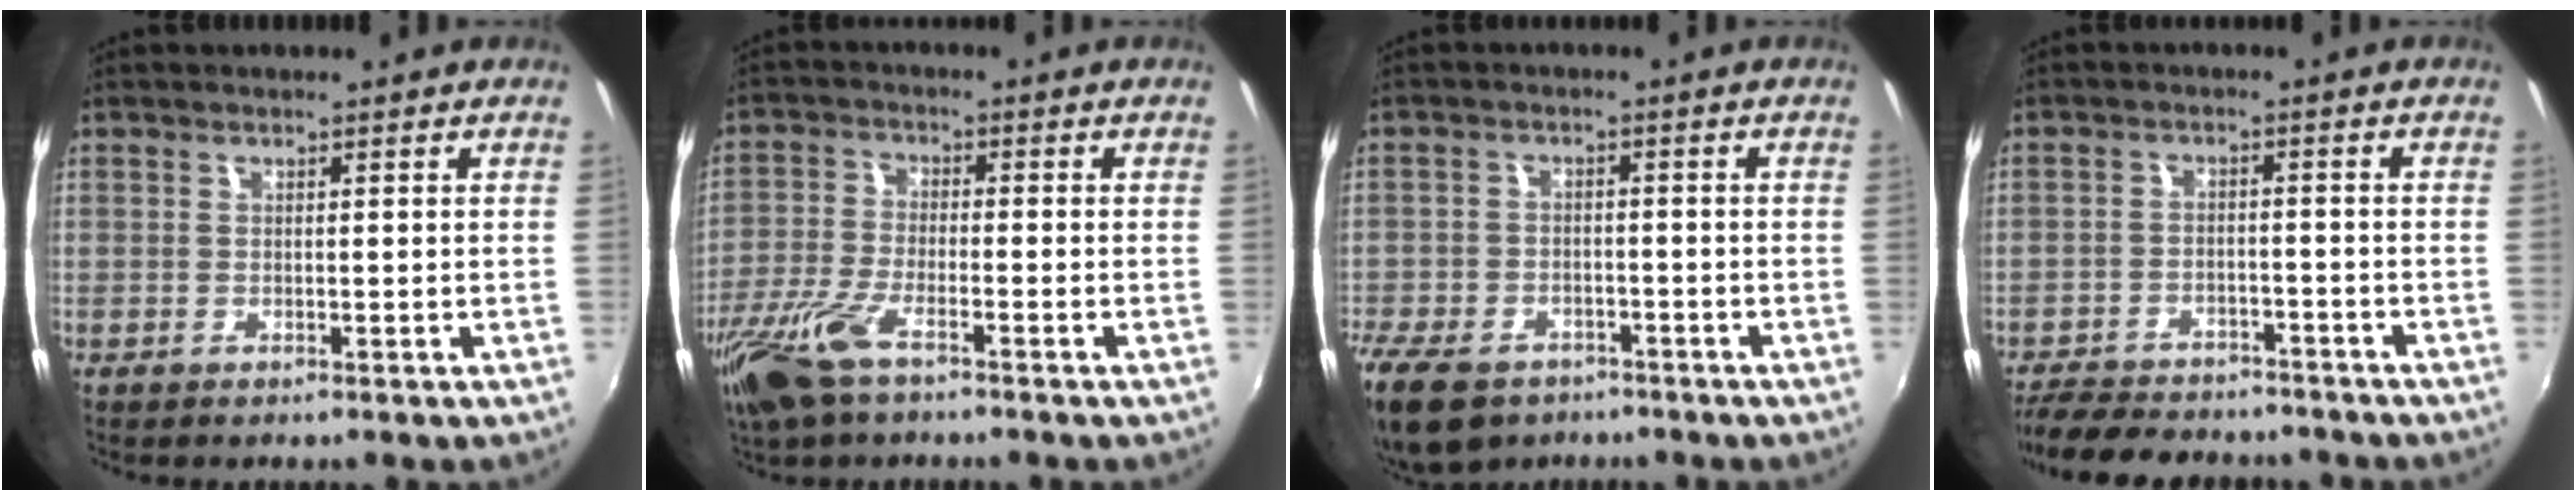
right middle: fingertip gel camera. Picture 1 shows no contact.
{"total": 10.1, "force": [-6.5, 3.0, 7.1], "torque": [-0.170, -0.019, -0.133]}
{"total": 12.9, "force": [-8.9, 7.3, 5.8], "torque": [-0.163, -0.024, -0.154]}
{"total": 15.6, "force": [-13.2, 5.7, 6.1], "torque": [-0.144, -0.010, -0.192]}